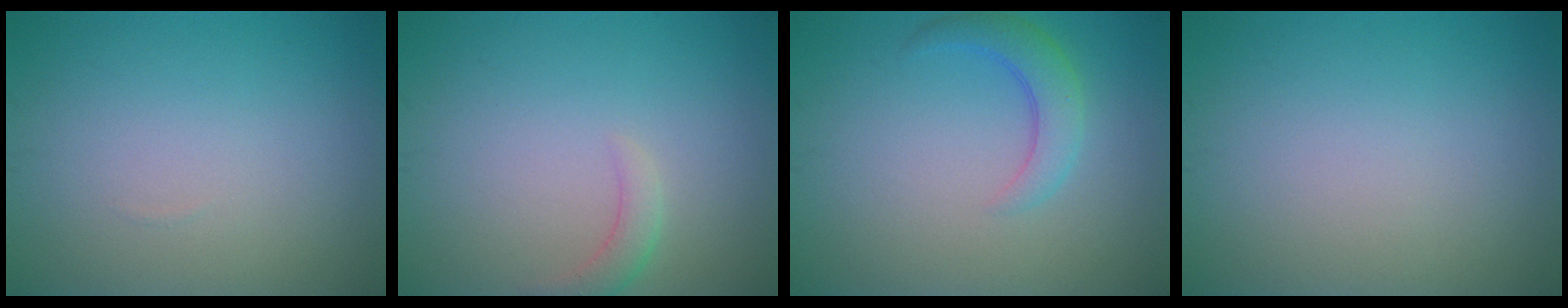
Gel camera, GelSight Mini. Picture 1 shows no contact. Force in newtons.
{"total": 1.6, "press": 1.6, "slide": 0.3}
{"total": 2.9, "press": 2.9, "slide": 0.2}
{"total": 0.0}